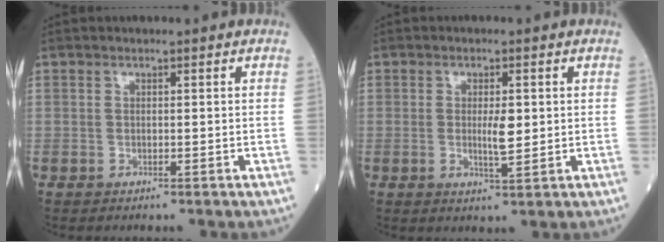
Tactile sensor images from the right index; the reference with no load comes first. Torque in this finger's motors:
{"motor_torque": [0.10, -0.01, 0.16, 0.01]}